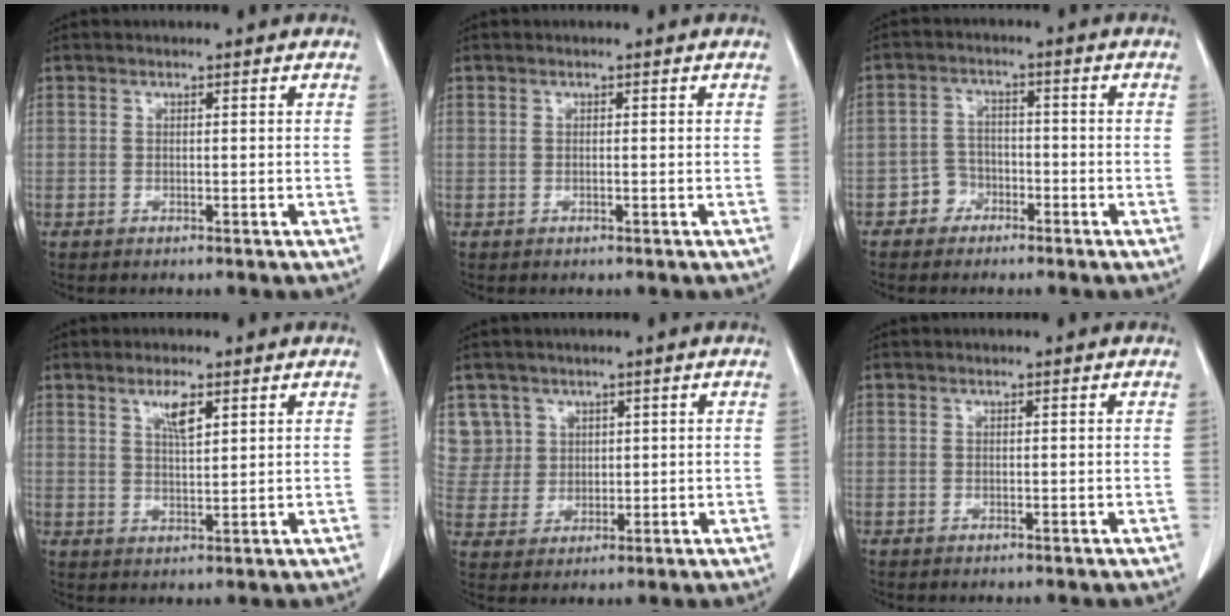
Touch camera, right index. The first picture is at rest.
{"total": 0.0}
{"total": 3.6, "force": [-2.2, 2.8, 0.5], "torque": [-0.004, 0.014, -0.043]}
{"total": 3.8, "force": [2.0, 0.8, 3.1], "torque": [-0.058, 0.000, 0.038]}
{"total": 6.3, "force": [3.1, 5.4, -0.4], "torque": [0.016, 0.011, 0.070]}
{"total": 0.0}